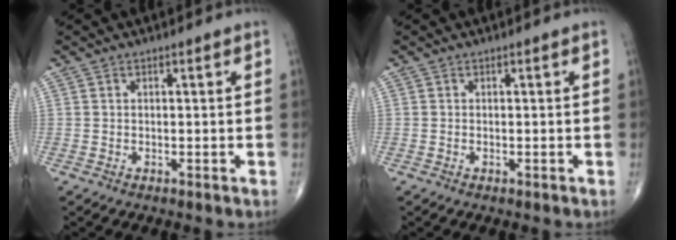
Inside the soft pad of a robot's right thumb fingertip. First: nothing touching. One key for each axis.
{"total": 0.0}